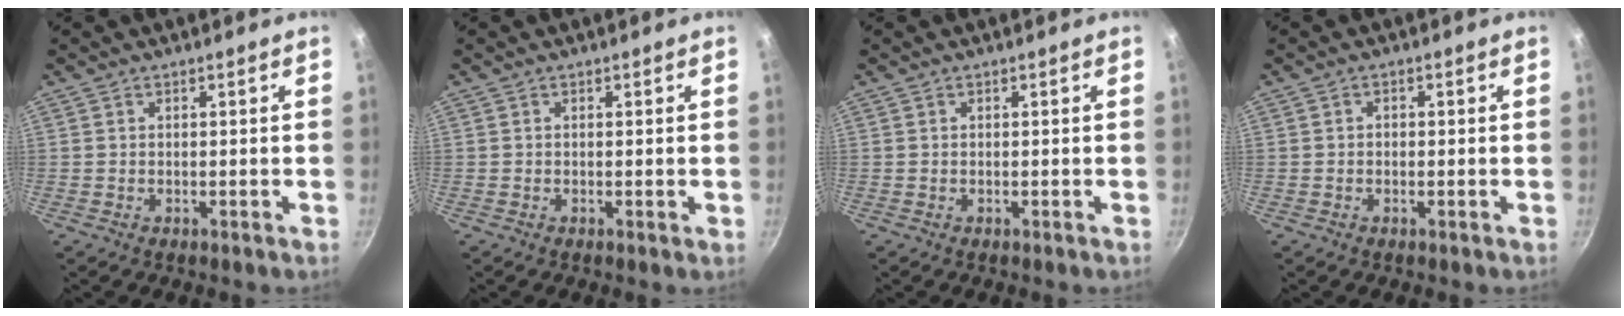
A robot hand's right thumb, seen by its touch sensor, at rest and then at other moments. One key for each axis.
{"total": 0.0}
{"total": 0.0}
{"total": 0.8, "fx": -0.3, "fy": 0.7, "fz": 0.3, "tx": -0.004, "ty": 0.003, "tz": -0.006}